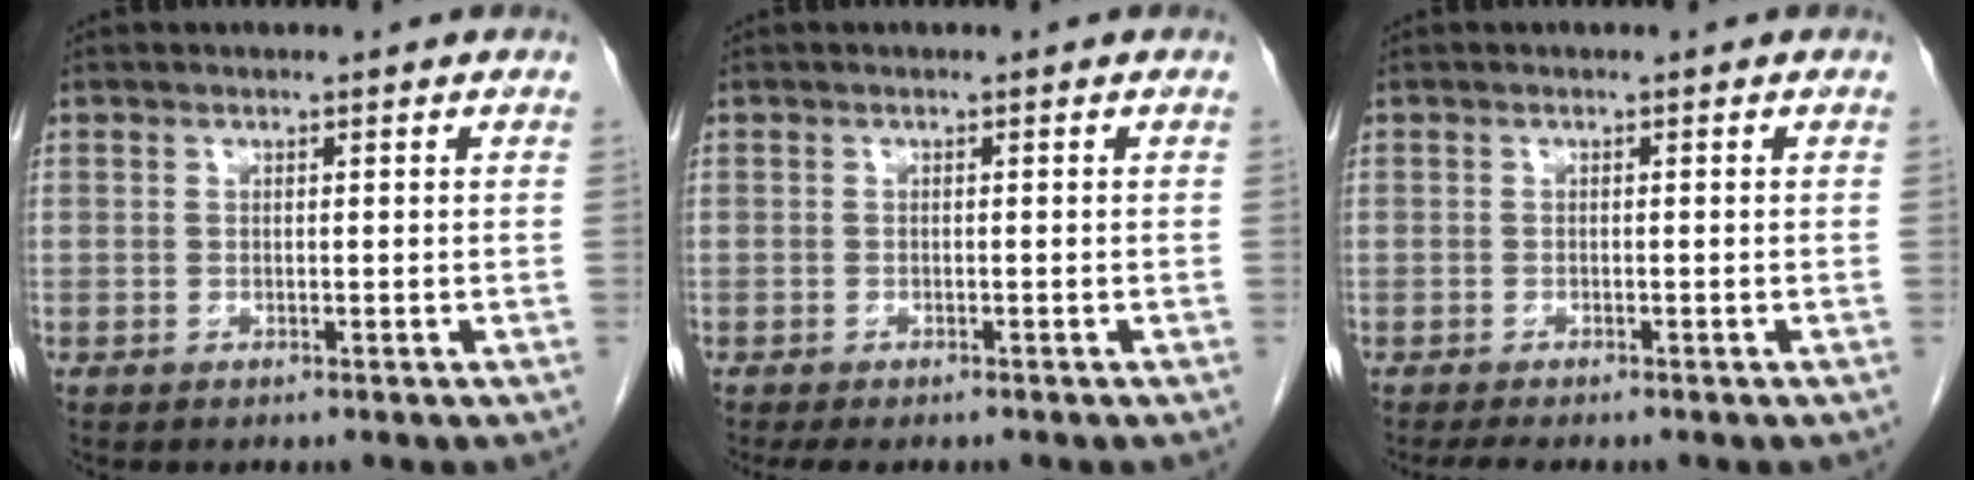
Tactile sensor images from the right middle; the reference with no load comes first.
{"total": 3.6, "force": [-2.9, 1.2, 1.7], "torque": [-0.021, -0.008, -0.040]}
{"total": 2.3, "force": [-1.9, 0.4, 1.2], "torque": [-0.022, -0.006, -0.028]}